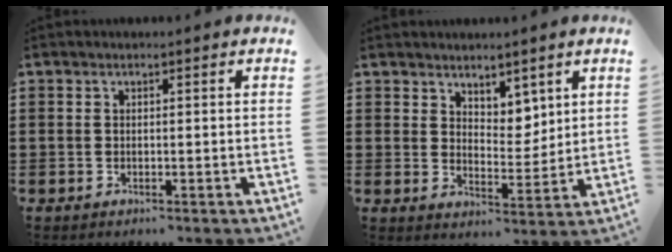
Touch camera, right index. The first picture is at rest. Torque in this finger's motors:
{"motor_torque": [0.01, 0.40, 0.20, 0.03]}